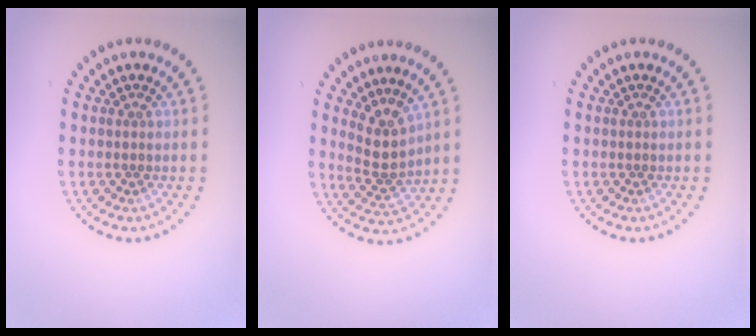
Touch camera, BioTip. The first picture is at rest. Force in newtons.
{"total": 2.8, "press": 2.2, "slide": 1.7}
{"total": 0.0}